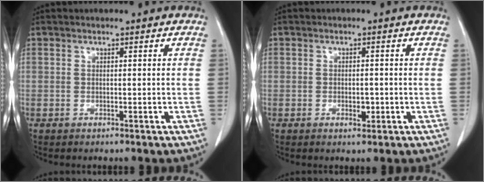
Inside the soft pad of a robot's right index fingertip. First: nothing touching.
{"total": 1.8, "force": [-0.5, 0.8, 1.5], "torque": [-0.025, -0.001, -0.006]}